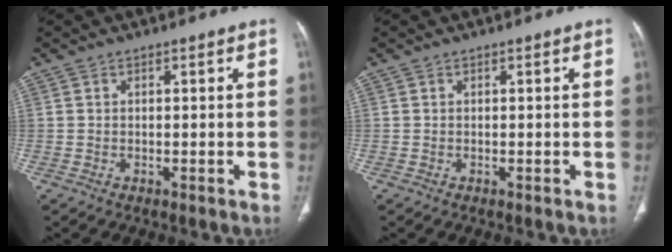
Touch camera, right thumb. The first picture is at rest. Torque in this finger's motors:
{"motor_torque": [0.04, 0.06, -0.03, -0.03, 0.00]}